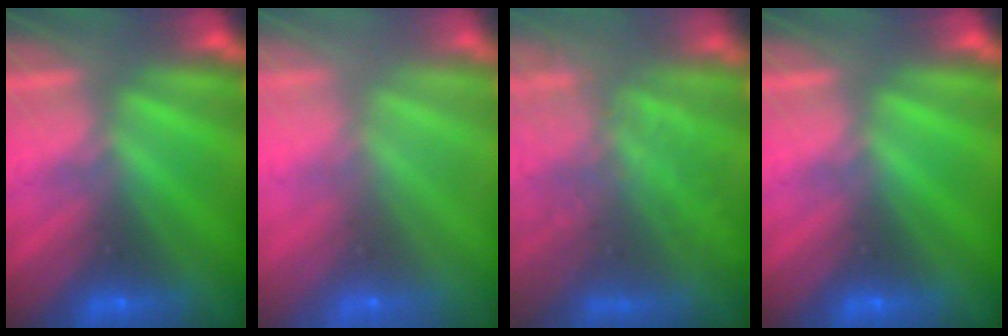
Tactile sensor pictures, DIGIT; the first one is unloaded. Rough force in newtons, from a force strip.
{"total": 8.6}
{"total": 8.1}
{"total": 0.0}